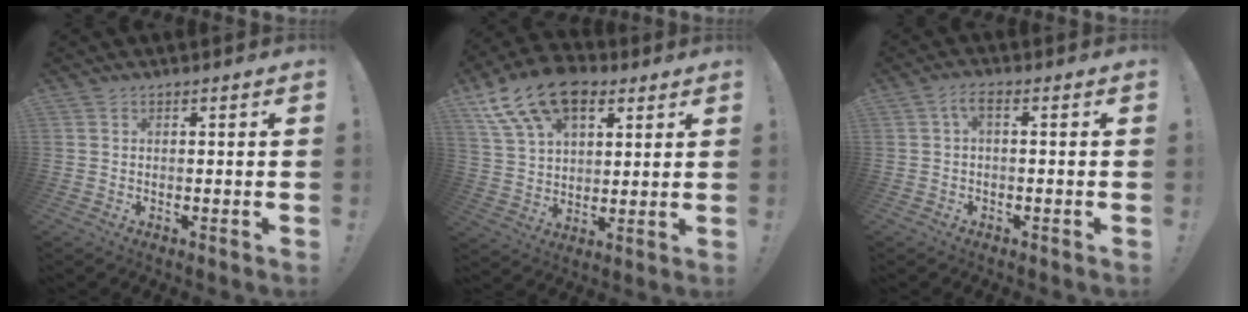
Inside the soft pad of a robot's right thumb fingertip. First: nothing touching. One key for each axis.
{"total": 17.9, "fx": 9.6, "fy": 11.1, "fz": 10.2, "tx": -0.180, "ty": -0.050, "tz": 0.178}
{"total": 2.9, "fx": -0.2, "fy": 0.7, "fz": 2.8, "tx": -0.058, "ty": -0.002, "tz": -0.005}